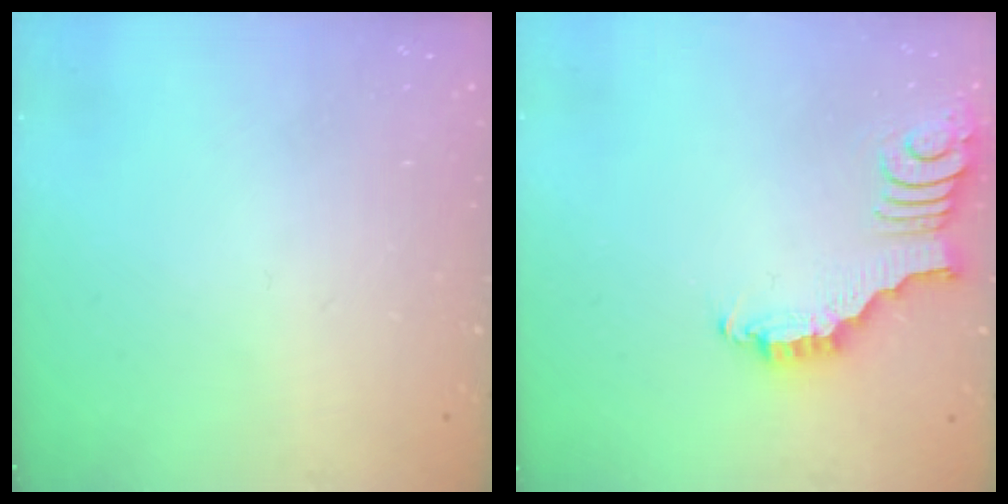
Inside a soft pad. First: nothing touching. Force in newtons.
{"total": 3.1, "press": 3.0, "slide": 0.7}